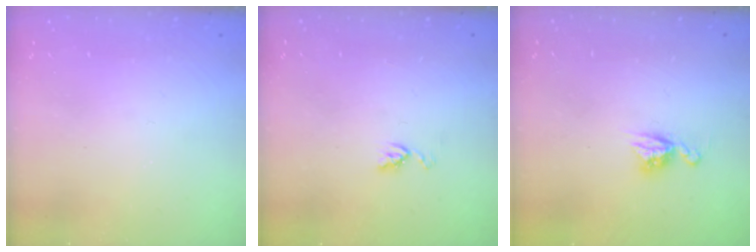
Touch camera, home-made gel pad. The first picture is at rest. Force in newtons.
{"total": 4.0, "press": 4.0, "slide": 0.6}
{"total": 7.7, "press": 7.7, "slide": 0.6}